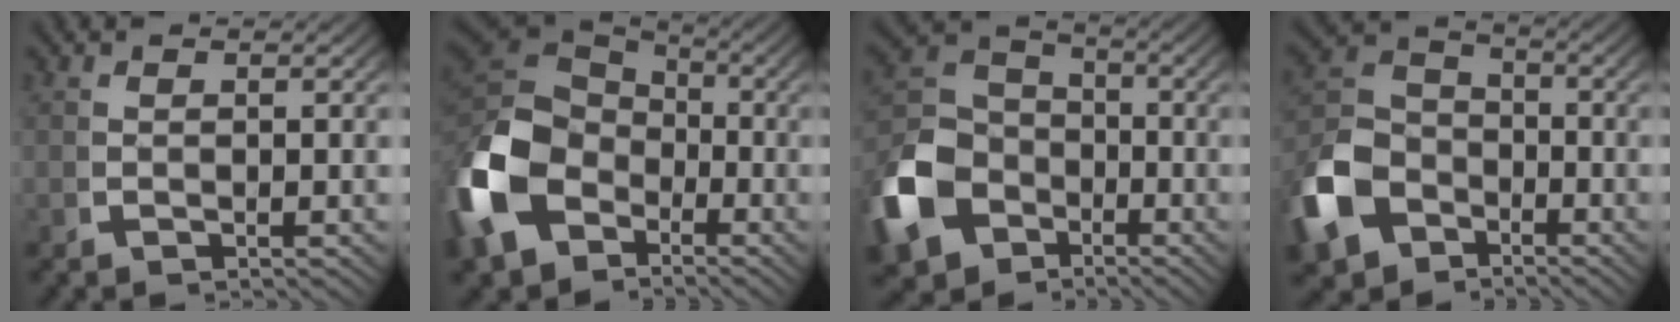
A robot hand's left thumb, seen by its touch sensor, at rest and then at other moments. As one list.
[{"total": 11.5, "force": [-1.6, 8.6, 7.4], "torque": [-0.172, -0.024, -0.011]}, {"total": 11.4, "force": [-3.3, 9.1, 6.0], "torque": [-0.131, -0.032, -0.050]}, {"total": 10.2, "force": [-3.5, 8.0, 5.2], "torque": [-0.115, -0.031, -0.054]}]